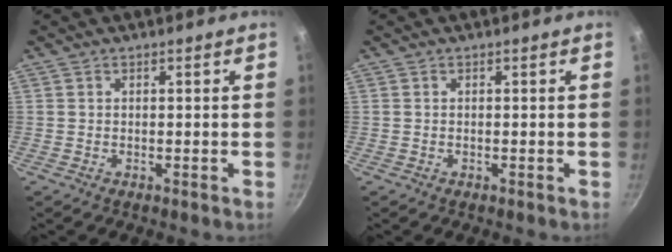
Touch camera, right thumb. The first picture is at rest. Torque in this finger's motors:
{"motor_torque": [-0.35, 0.01, -0.30, -0.15, -0.06]}